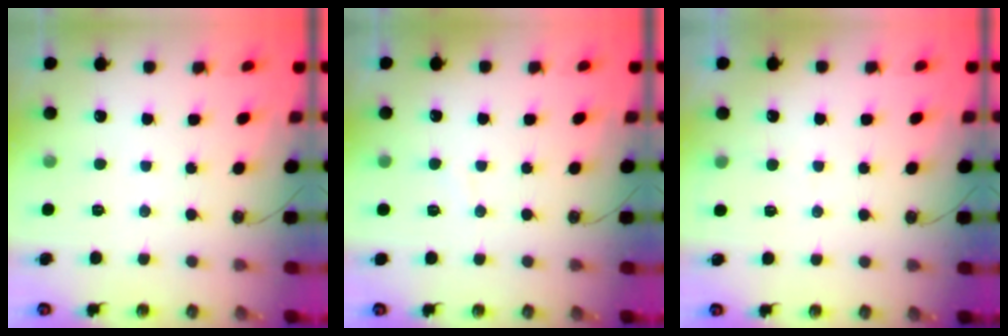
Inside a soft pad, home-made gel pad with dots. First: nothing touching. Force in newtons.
{"total": 4.9, "press": 4.9, "slide": 0.3}
{"total": 2.3, "press": 2.3, "slide": 0.3}